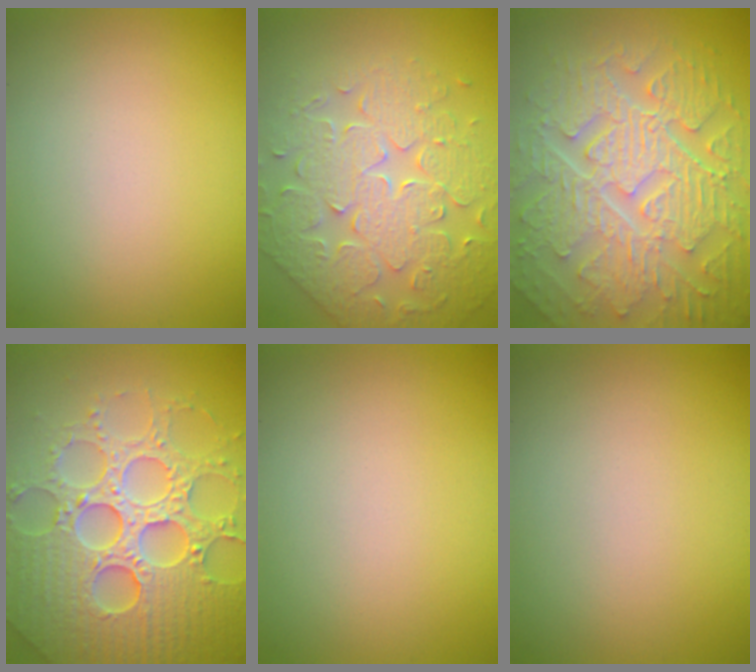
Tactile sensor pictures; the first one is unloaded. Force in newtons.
{"total": 5.6, "press": 5.2, "slide": 2.2}
{"total": 10.6, "press": 7.0, "slide": 7.9}
{"total": 8.0, "press": 7.8, "slide": 1.7}
{"total": 0.0}
{"total": 0.0}